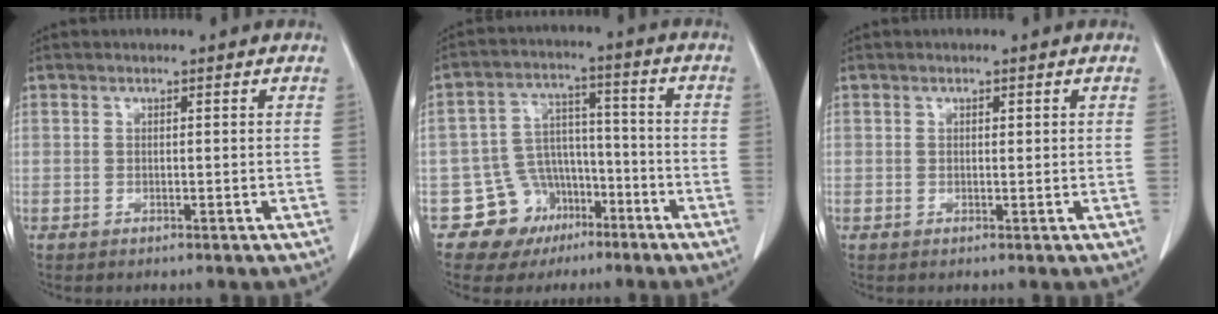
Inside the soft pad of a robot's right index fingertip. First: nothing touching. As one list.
[{"total": 9.2, "force": [-5.0, 7.6, 1.0], "torque": [-0.007, 0.043, -0.070]}, {"total": 0.5, "force": [0.2, 0.3, 0.4], "torque": [-0.007, -0.001, 0.004]}]